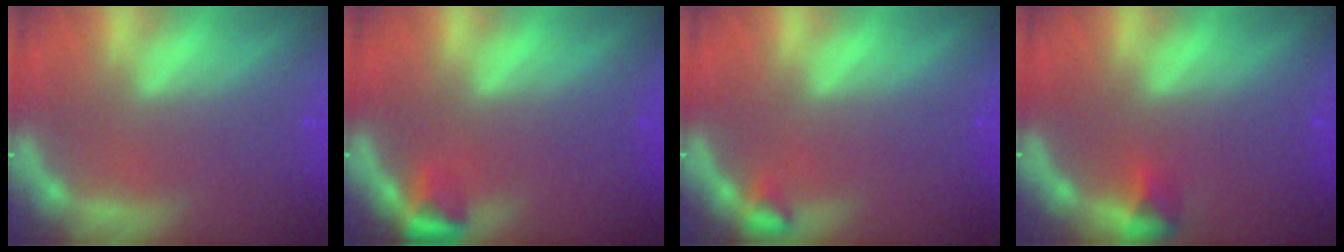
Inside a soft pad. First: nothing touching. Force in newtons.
{"total": 1.9}
{"total": 0.9}
{"total": 1.4}